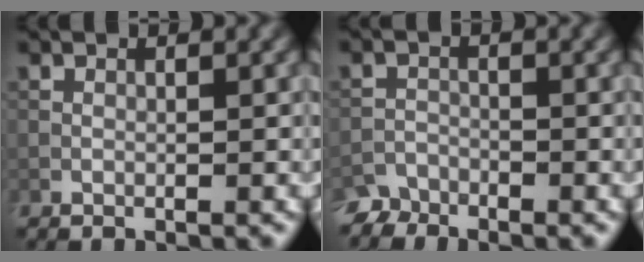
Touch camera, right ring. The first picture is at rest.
{"total": 2.6, "force": [-2.4, 0.8, 0.0], "torque": [-0.003, -0.003, -0.046]}